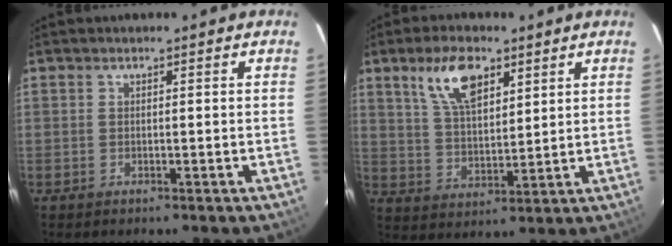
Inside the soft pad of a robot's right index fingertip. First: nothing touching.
{"total": 10.0, "force": [5.5, 4.4, 7.0], "torque": [-0.130, 0.015, 0.109]}